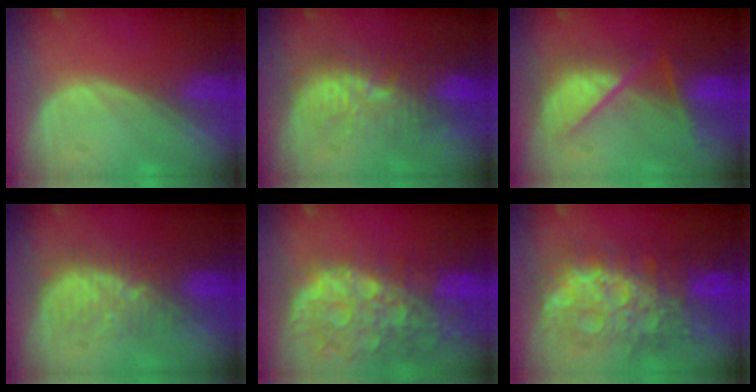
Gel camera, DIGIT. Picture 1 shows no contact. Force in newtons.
{"total": 9.7, "press": 9.1, "slide": 3.4}
{"total": 8.0, "press": 8.0, "slide": 0.4}
{"total": 8.3, "press": 7.8, "slide": 2.8}
{"total": 13.3, "press": 10.9, "slide": 7.6}
{"total": 12.1, "press": 12.0, "slide": 1.2}